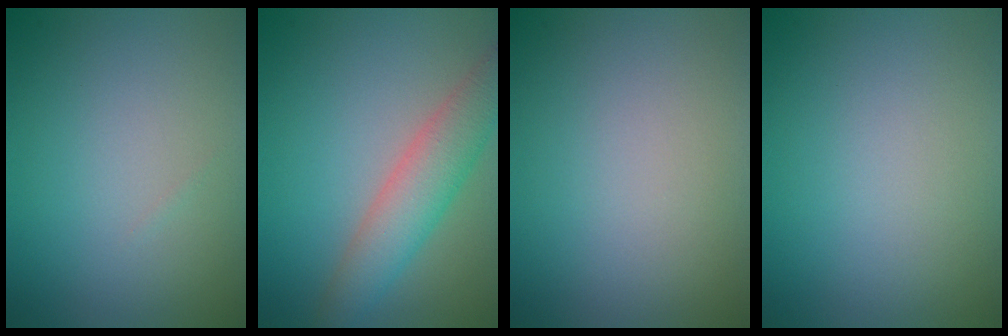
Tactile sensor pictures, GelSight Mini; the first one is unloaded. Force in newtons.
{"total": 4.9, "press": 4.9, "slide": 0.3}
{"total": 0.0}
{"total": 0.0}